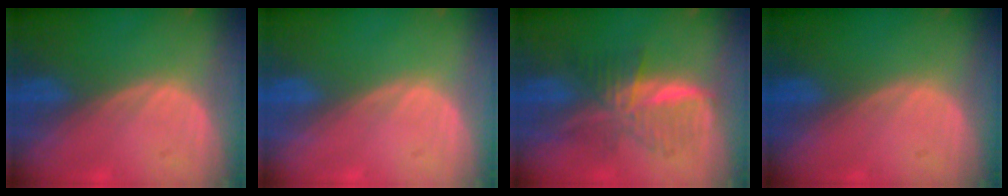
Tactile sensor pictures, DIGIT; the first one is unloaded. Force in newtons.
{"total": 0.0}
{"total": 6.6, "press": 6.6, "slide": 0.0}
{"total": 0.0}